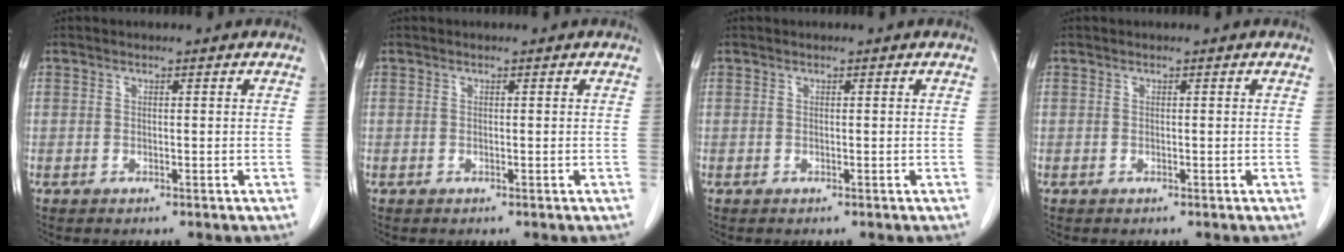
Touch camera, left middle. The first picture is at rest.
{"total": 0.0}
{"total": 0.0}
{"total": 0.0}